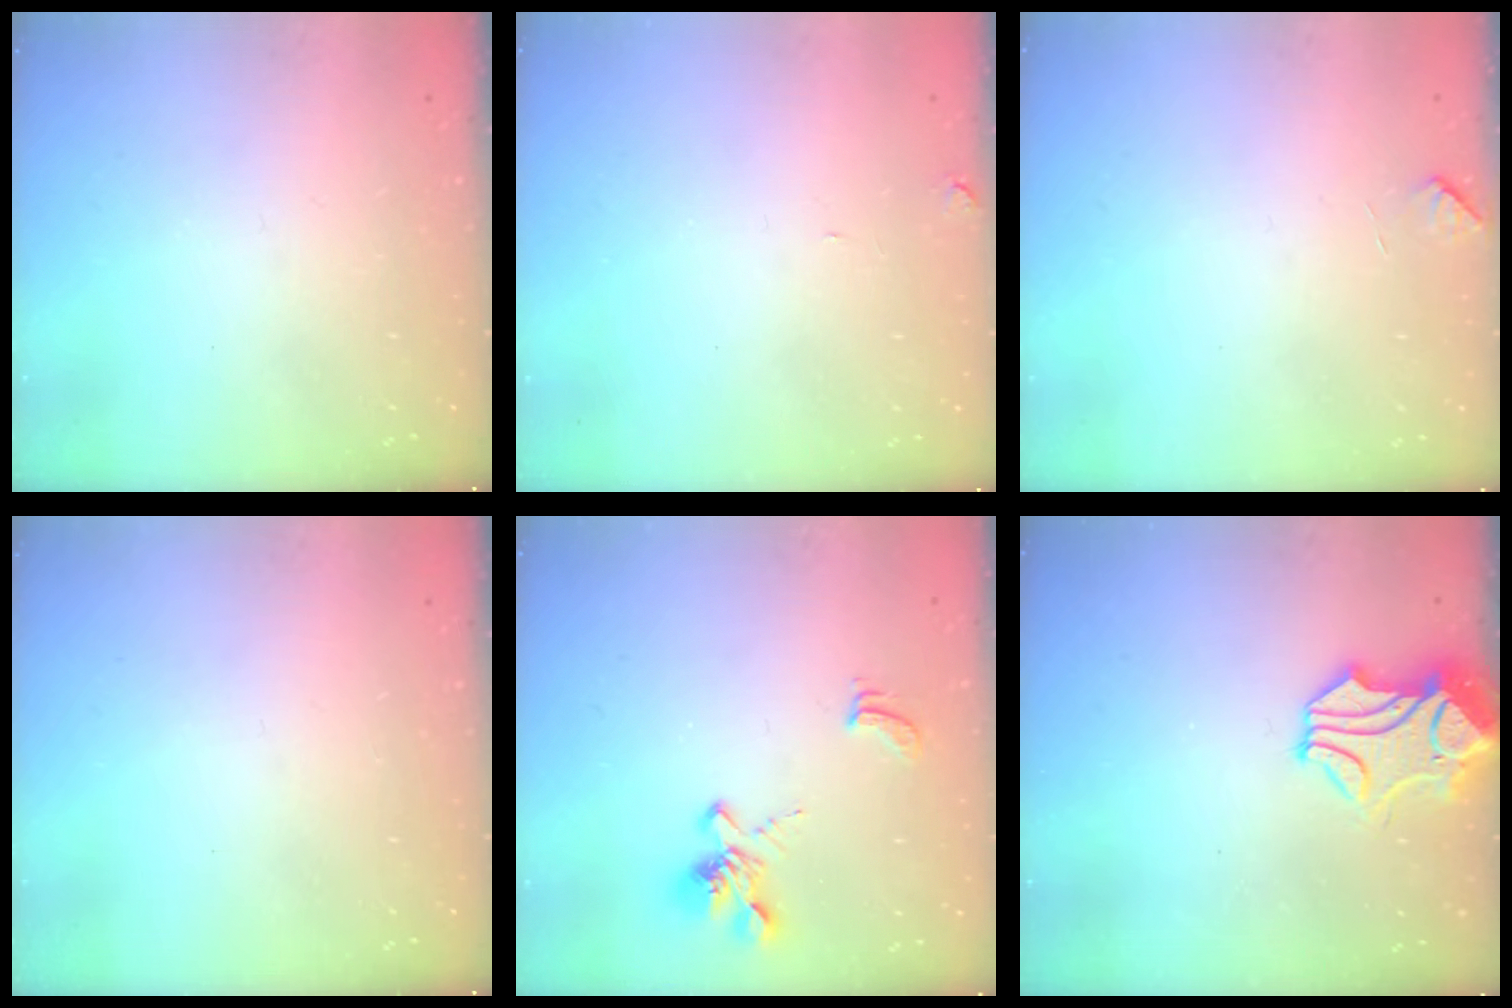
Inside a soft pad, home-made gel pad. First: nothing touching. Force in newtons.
{"total": 1.3, "press": 1.2, "slide": 0.5}
{"total": 2.7, "press": 2.7, "slide": 0.6}
{"total": 0.0}
{"total": 3.3, "press": 2.9, "slide": 1.4}
{"total": 1.5, "press": 0.8, "slide": 1.3}